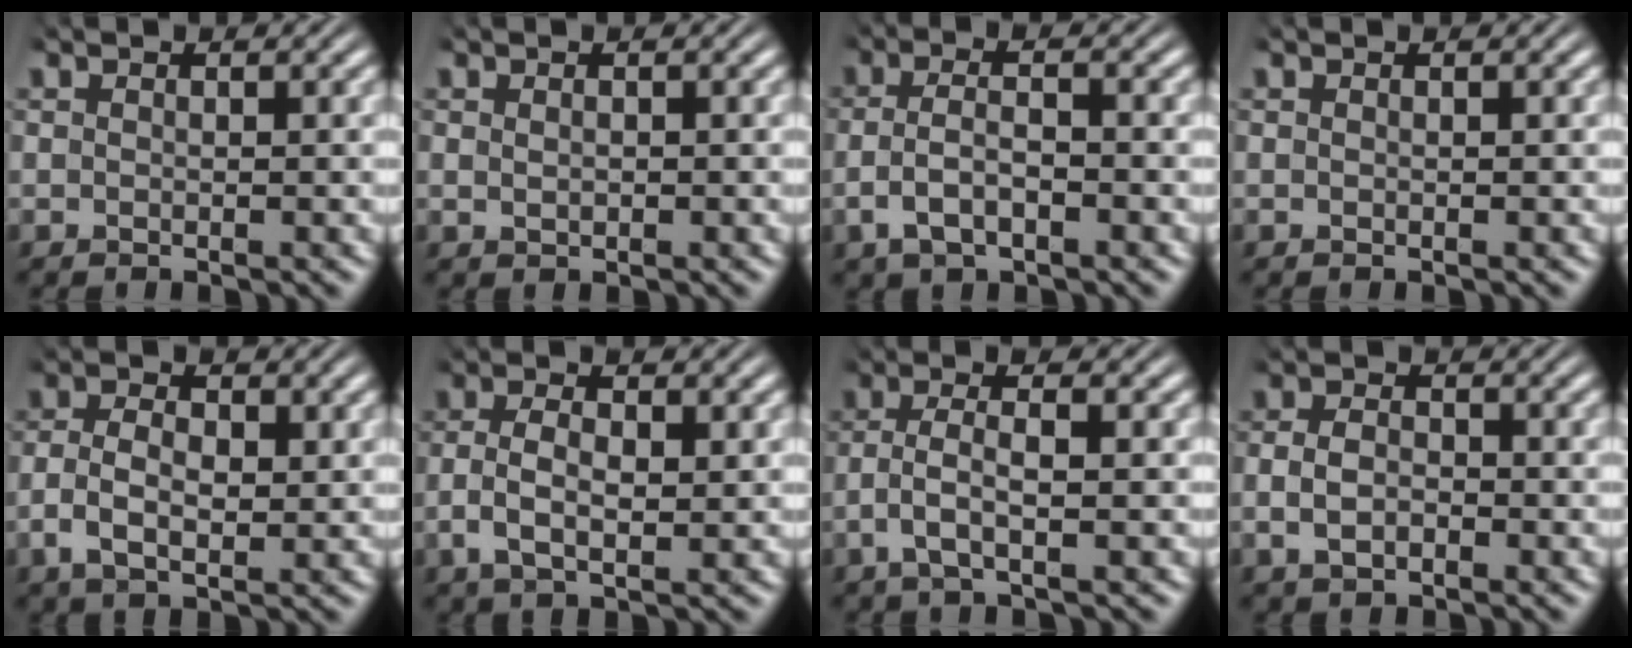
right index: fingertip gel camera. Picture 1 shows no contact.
{"total": 0.7, "force": [0.2, 0.4, 0.5], "torque": [-0.015, -0.004, 0.010]}
{"total": 3.8, "force": [-1.2, 2.1, 2.9], "torque": [-0.066, -0.002, -0.018]}
{"total": 0.0}
{"total": 4.1, "force": [-0.2, 2.6, 3.1], "torque": [-0.070, -0.006, 0.000]}
{"total": 3.8, "force": [0.0, 2.1, 3.2], "torque": [-0.074, -0.006, 0.005]}
{"total": 3.2, "force": [-0.7, 1.0, 3.0], "torque": [-0.066, -0.001, -0.009]}
{"total": 2.8, "force": [-0.7, 2.0, 1.9], "torque": [-0.042, -0.001, -0.011]}